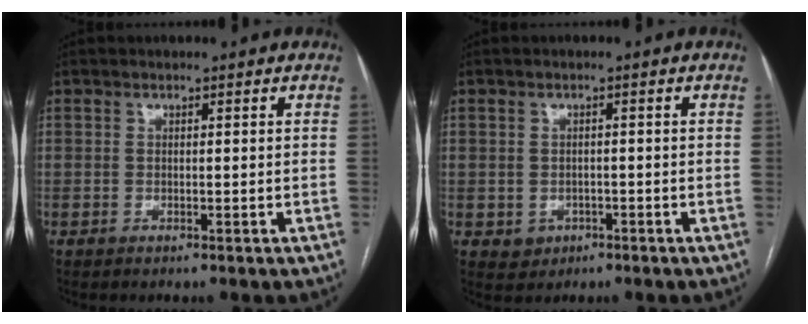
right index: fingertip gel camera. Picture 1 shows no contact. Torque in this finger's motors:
{"motor_torque": [-0.19, 0.02, -0.49, -0.12]}